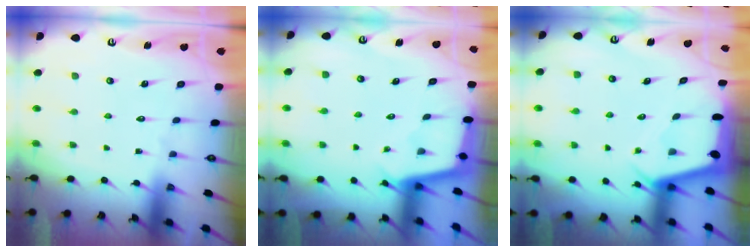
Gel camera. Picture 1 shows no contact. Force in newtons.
{"total": 2.1, "press": 2.1, "slide": 0.2}
{"total": 2.5, "press": 2.5, "slide": 0.3}